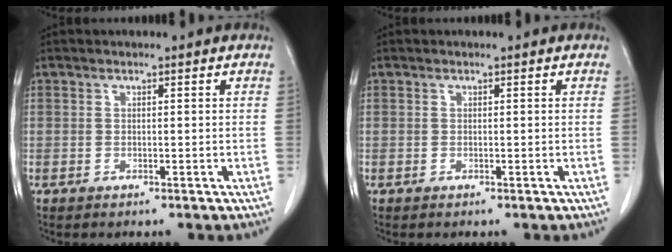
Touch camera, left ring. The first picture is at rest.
{"total": 0.0}